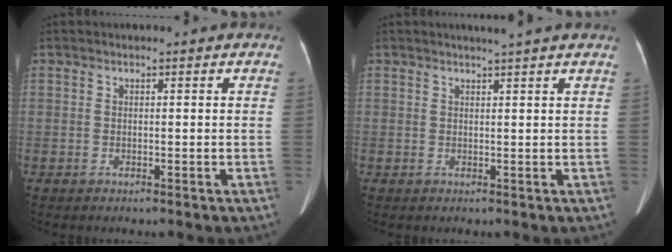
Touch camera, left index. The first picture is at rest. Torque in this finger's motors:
{"motor_torque": [0.28, -0.28, 0.00, 0.03]}